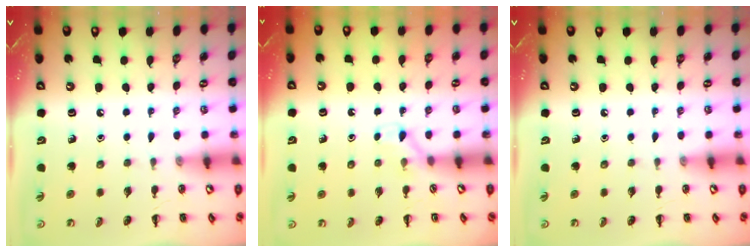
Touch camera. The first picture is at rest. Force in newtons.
{"total": 3.8, "press": 3.6, "slide": 1.3}
{"total": 0.0}